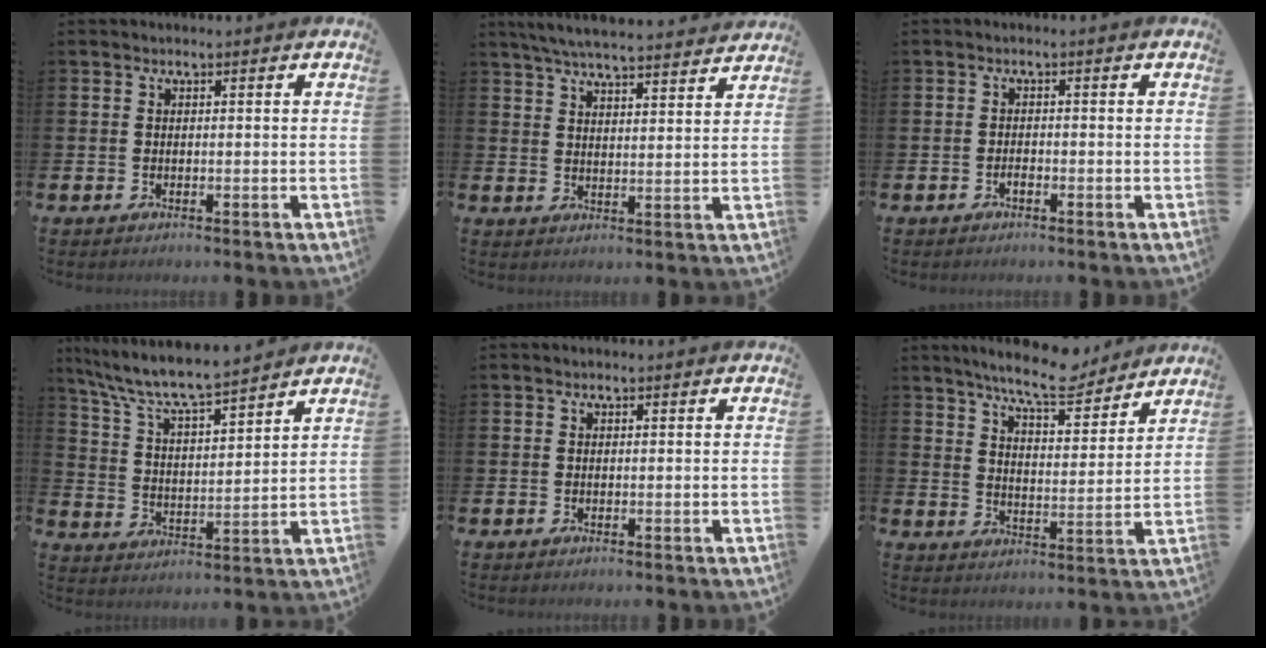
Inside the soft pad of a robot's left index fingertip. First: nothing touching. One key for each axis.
{"total": 6.0, "fx": 5.9, "fy": 0.2, "fz": 1.5, "tx": -0.044, "ty": -0.032, "tz": 0.104}
{"total": 1.0, "fx": -0.6, "fy": 0.4, "fz": 0.6, "tx": -0.020, "ty": 0.001, "tz": -0.010}
{"total": 8.0, "fx": 7.5, "fy": 0.6, "fz": 2.6, "tx": -0.085, "ty": -0.051, "tz": 0.130}
{"total": 0.0}
{"total": 8.7, "fx": 8.1, "fy": 1.2, "fz": 3.1, "tx": -0.074, "ty": -0.043, "tz": 0.143}